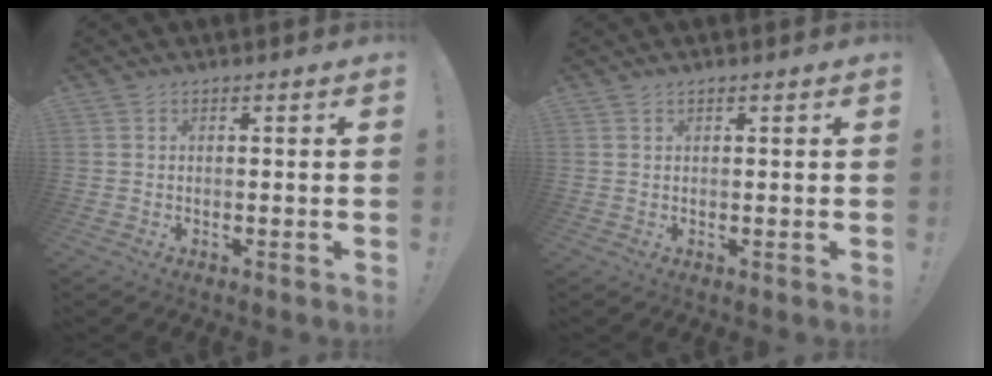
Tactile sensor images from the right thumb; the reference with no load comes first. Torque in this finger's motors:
{"motor_torque": [-0.09, -0.18, -0.05, 0.17, 0.01]}